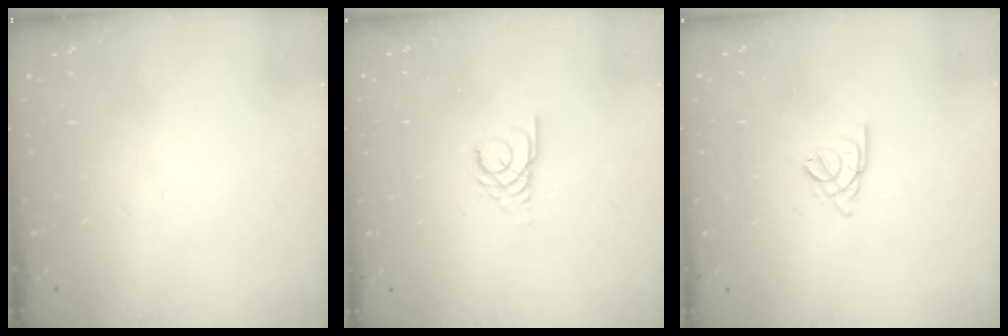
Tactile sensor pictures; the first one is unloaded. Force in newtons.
{"total": 1.3, "press": 1.3, "slide": 0.2}
{"total": 2.6, "press": 2.6, "slide": 0.6}